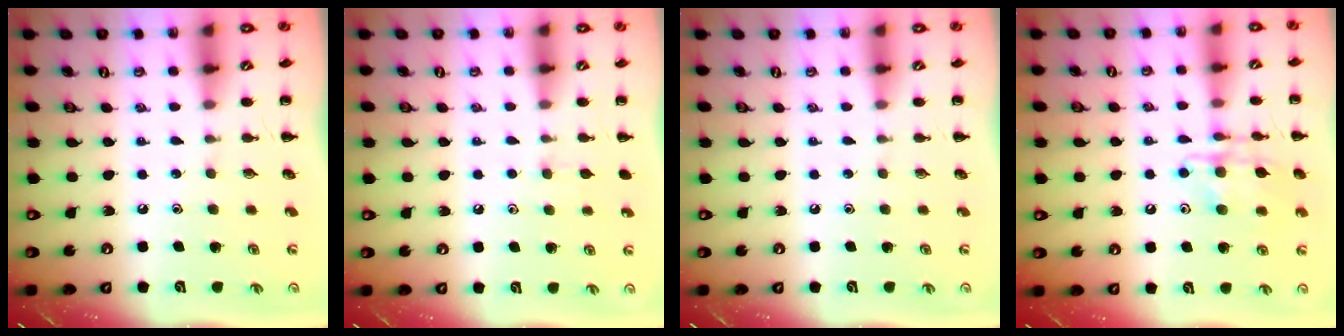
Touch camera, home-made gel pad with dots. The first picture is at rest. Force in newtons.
{"total": 4.4, "press": 4.1, "slide": 1.5}
{"total": 0.0}
{"total": 13.1, "press": 13.0, "slide": 1.8}